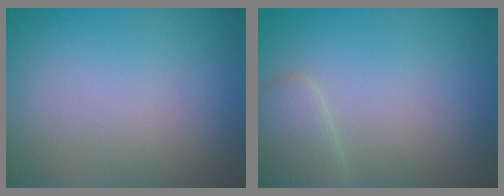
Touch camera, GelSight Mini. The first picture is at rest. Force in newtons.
{"total": 2.3, "press": 2.3, "slide": 0.1}